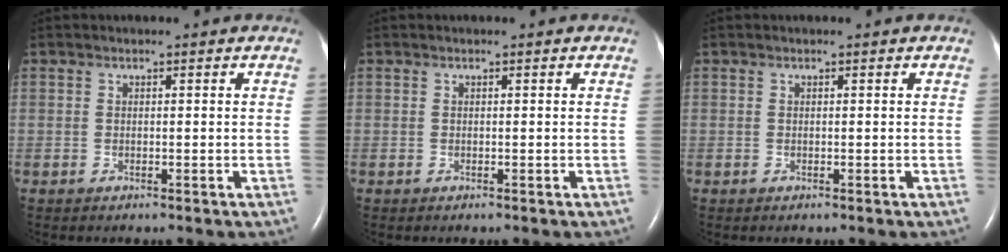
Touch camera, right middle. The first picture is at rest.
{"total": 0.0}
{"total": 0.0}